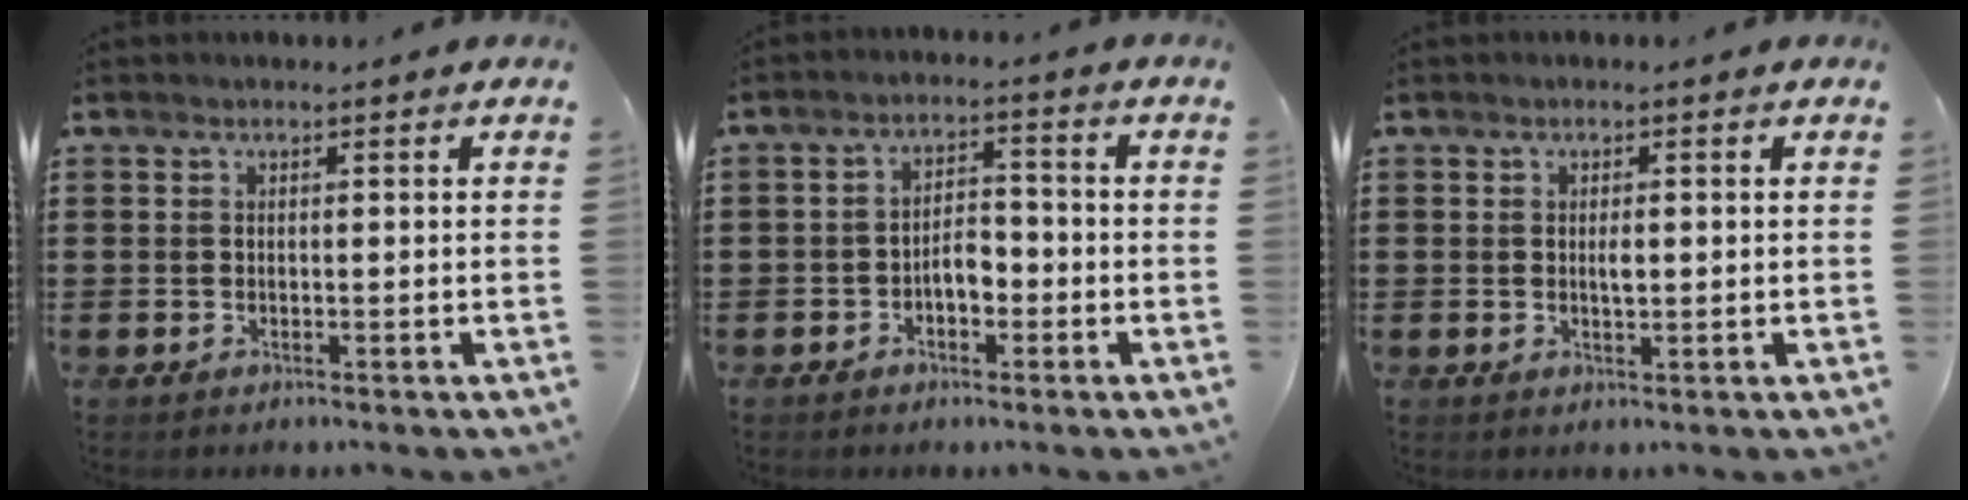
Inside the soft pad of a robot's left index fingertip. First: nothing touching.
{"total": 3.8, "force": [-1.6, 1.9, 2.8], "torque": [-0.052, 0.008, -0.032]}
{"total": 1.6, "force": [0.1, 0.5, 1.5], "torque": [-0.029, 0.002, 0.001]}